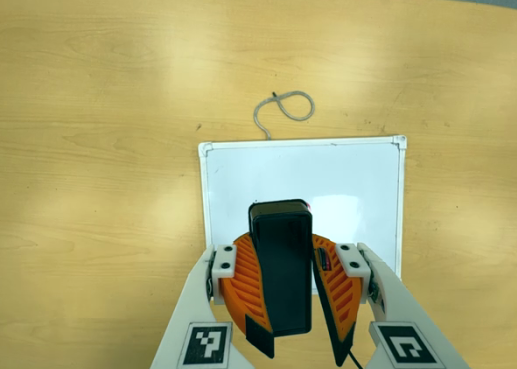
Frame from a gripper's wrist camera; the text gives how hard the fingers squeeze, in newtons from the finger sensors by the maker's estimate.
{"total": 12.6, "left": 11.8, "right": 13.4}